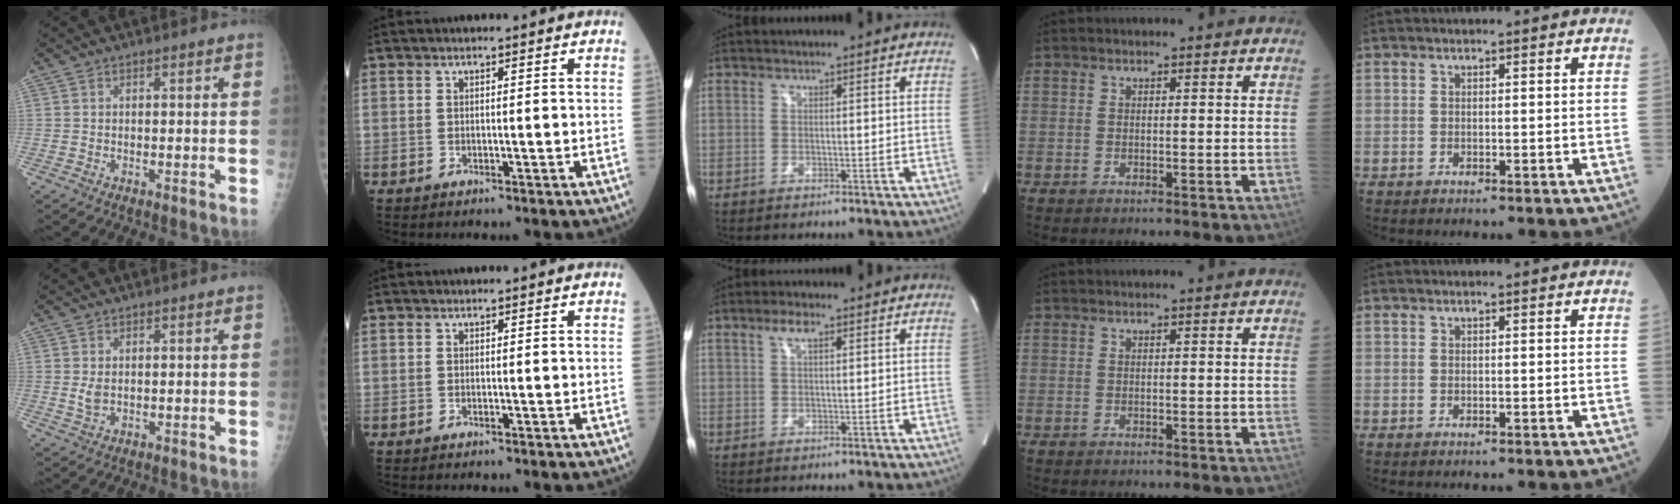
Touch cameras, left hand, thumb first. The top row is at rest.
{"thumb": {"total": 2.1, "force": [0.3, 1.3, 1.6], "torque": [-0.030, -0.006, 0.008]}, "middle": {"total": 2.5, "force": [1.4, 0.6, 2.0], "torque": [-0.042, 0.008, 0.027]}}